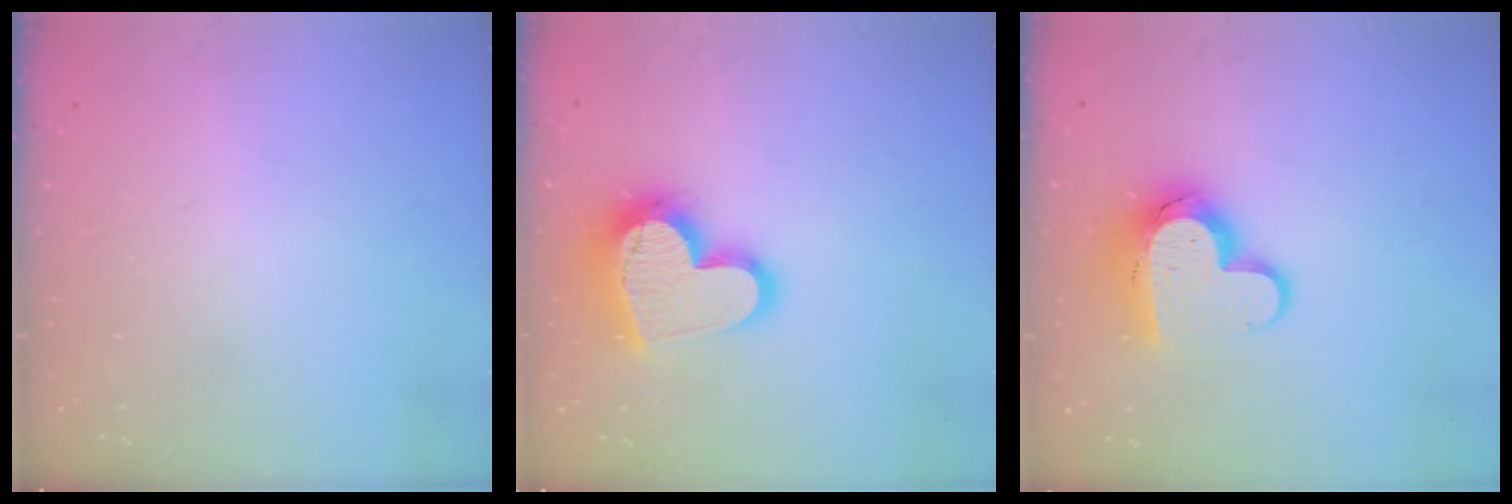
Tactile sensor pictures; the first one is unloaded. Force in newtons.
{"total": 17.9, "press": 17.8, "slide": 1.7}
{"total": 13.6, "press": 13.5, "slide": 1.3}